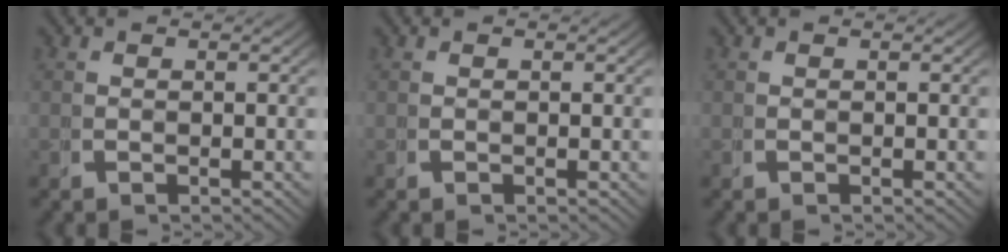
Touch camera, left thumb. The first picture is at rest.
{"total": 0.0}
{"total": 0.0}